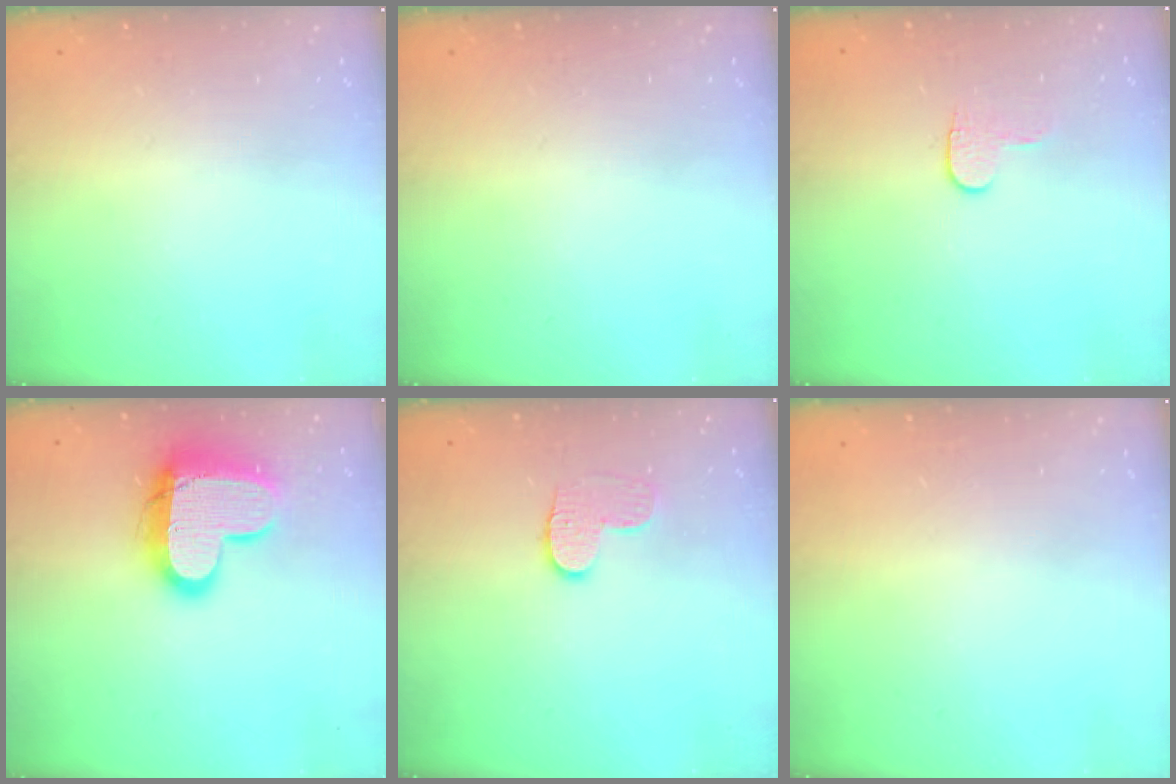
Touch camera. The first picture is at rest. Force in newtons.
{"total": 0.0}
{"total": 3.7, "press": 3.6, "slide": 0.4}
{"total": 16.2, "press": 16.2, "slide": 1.4}
{"total": 8.2, "press": 8.2, "slide": 0.3}
{"total": 0.6, "press": 0.5, "slide": 0.2}